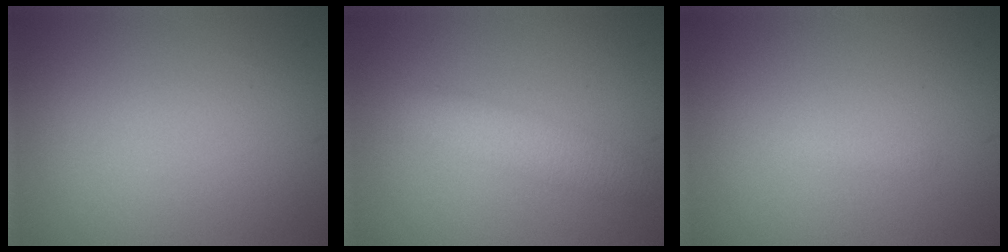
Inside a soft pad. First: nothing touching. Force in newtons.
{"total": 2.9, "press": 2.9, "slide": 0.1}
{"total": 0.7, "press": 0.7, "slide": 0.0}